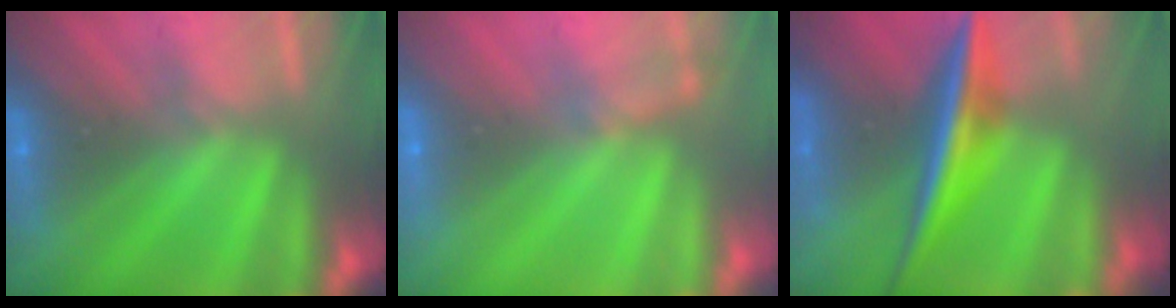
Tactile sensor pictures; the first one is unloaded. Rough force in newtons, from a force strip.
{"total": 2.2}
{"total": 7.2}